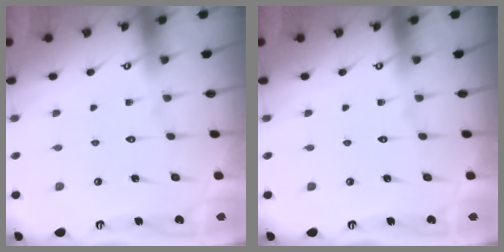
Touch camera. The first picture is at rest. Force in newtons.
{"total": 0.0}